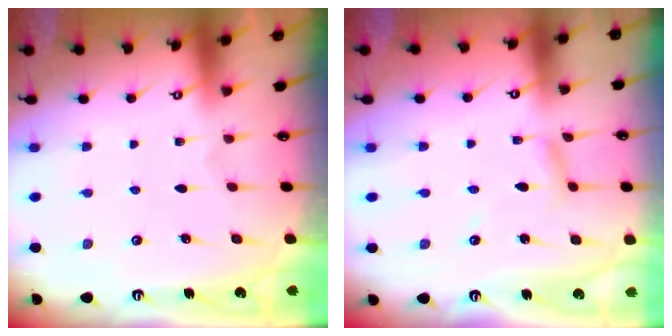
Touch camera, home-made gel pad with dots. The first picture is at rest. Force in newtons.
{"total": 3.8, "press": 3.7, "slide": 0.4}